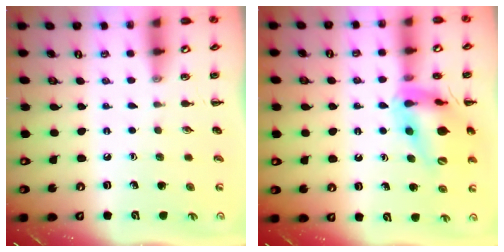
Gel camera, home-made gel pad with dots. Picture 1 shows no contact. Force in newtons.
{"total": 18.1, "press": 17.9, "slide": 2.2}